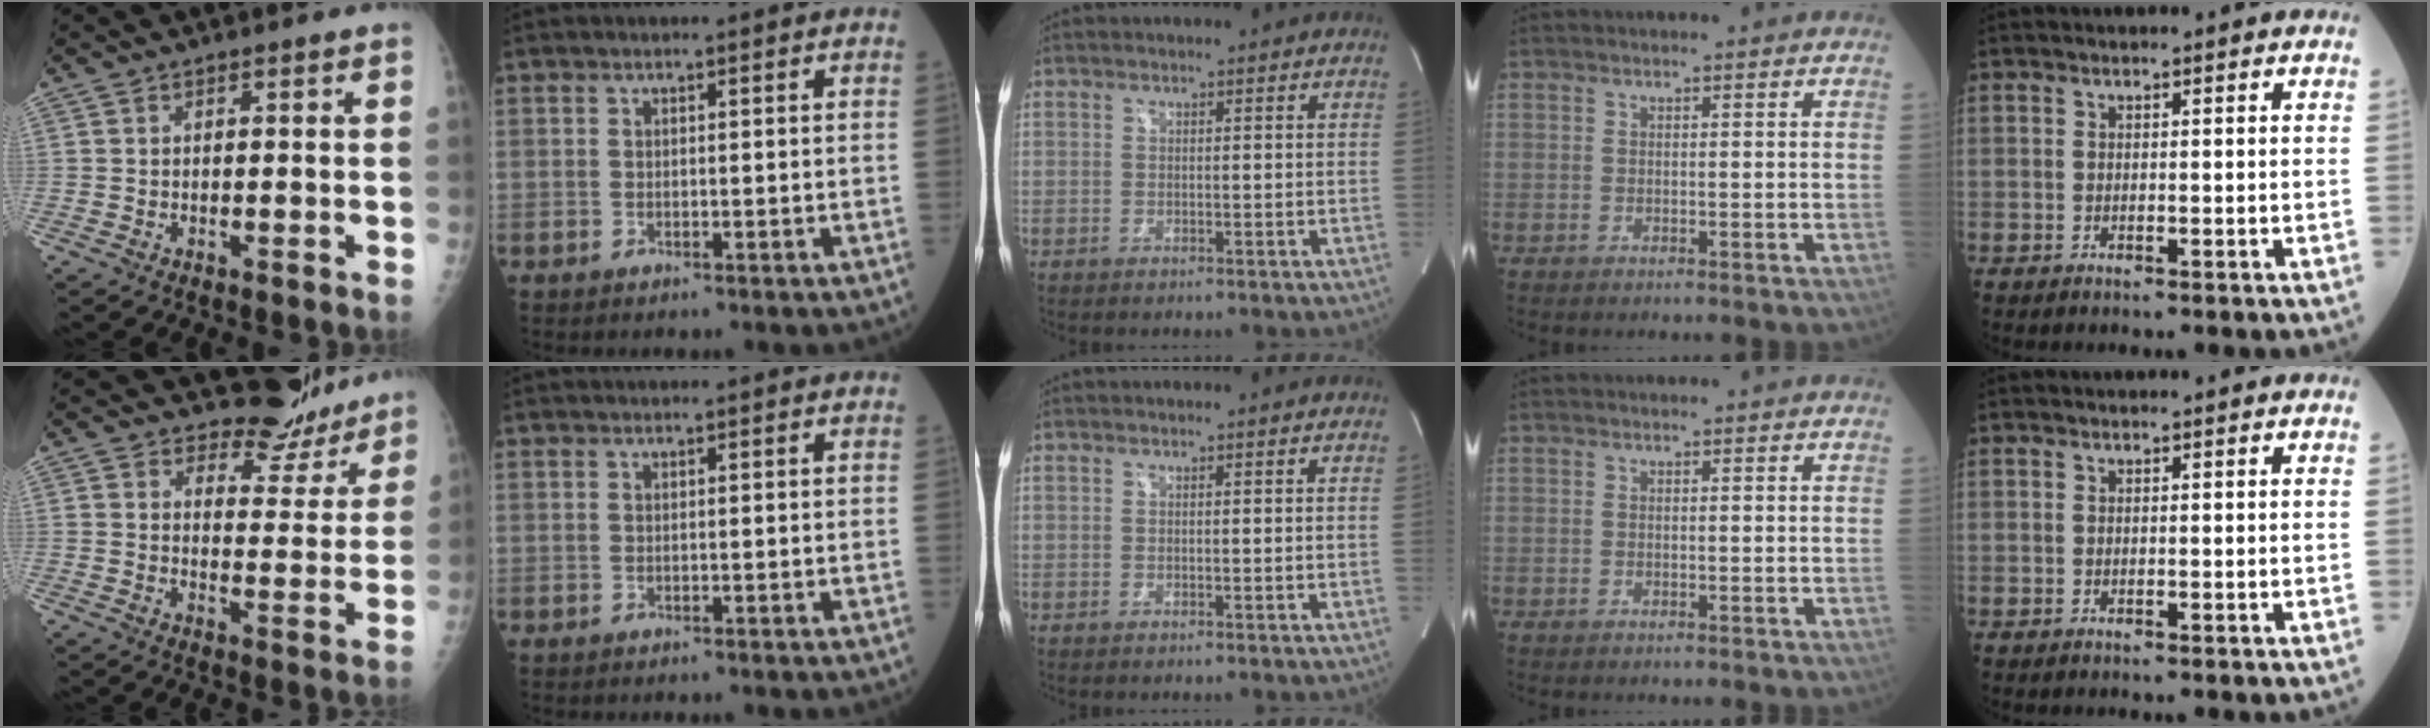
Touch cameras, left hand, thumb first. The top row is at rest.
{"thumb": {"total": 8.9, "force": [8.2, 3.5, 0.3], "torque": [0.032, -0.081, 0.104]}}